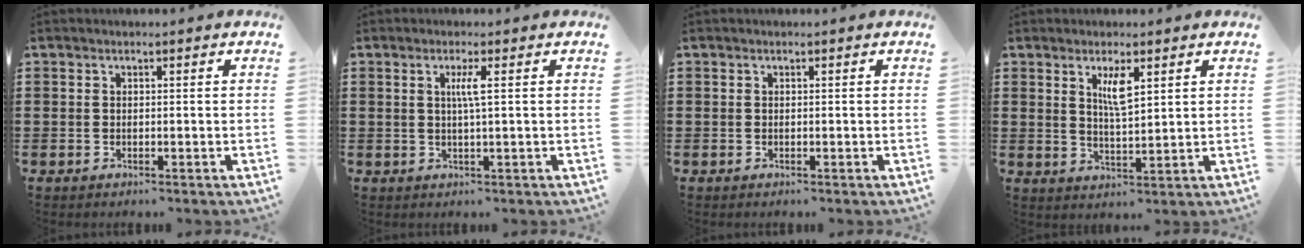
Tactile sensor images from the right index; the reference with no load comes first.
{"total": 2.6, "force": [0.5, -0.2, 2.5], "torque": [-0.051, -0.004, 0.004]}
{"total": 0.0}
{"total": 4.1, "force": [2.0, 1.0, 3.5], "torque": [-0.065, 0.003, 0.030]}